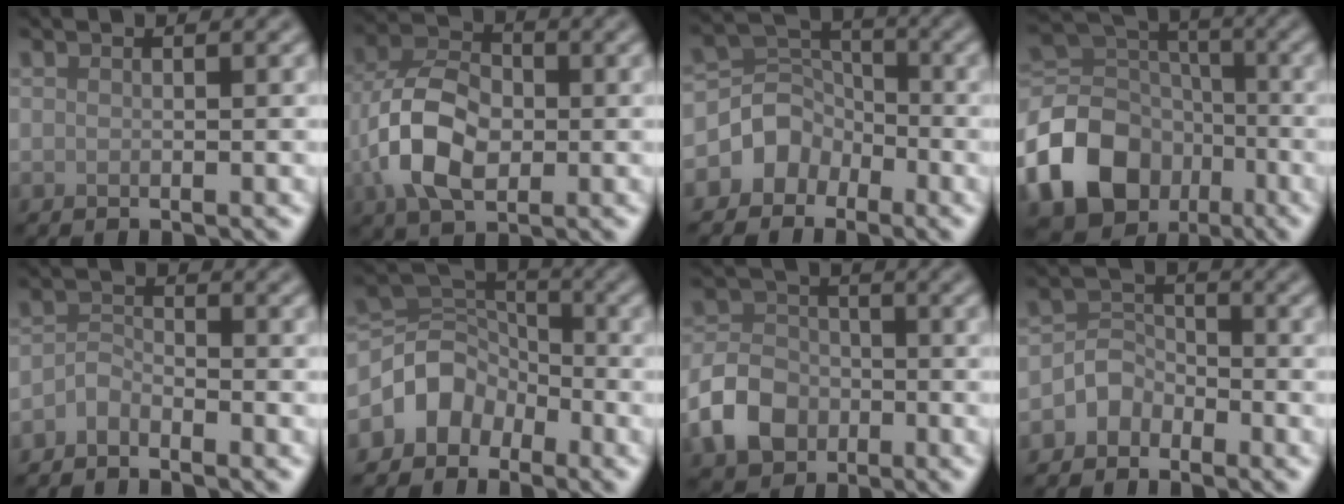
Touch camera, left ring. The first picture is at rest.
{"total": 7.5, "force": [-1.3, 5.0, 5.5], "torque": [-0.118, 0.005, -0.031]}
{"total": 3.8, "force": [-1.9, 3.2, 1.0], "torque": [-0.010, 0.007, -0.044]}
{"total": 16.9, "force": [-8.4, 13.0, 6.8], "torque": [-0.150, -0.041, -0.154]}
{"total": 1.7, "force": [-1.5, 0.7, 0.5], "torque": [-0.008, 0.007, -0.034]}
{"total": 4.5, "force": [-2.5, 3.4, 1.4], "torque": [-0.015, 0.008, -0.056]}
{"total": 5.2, "force": [-2.2, 4.0, 2.6], "torque": [-0.053, 0.001, -0.052]}
{"total": 2.4, "force": [-1.6, 1.8, 0.5], "torque": [0.000, 0.012, -0.036]}